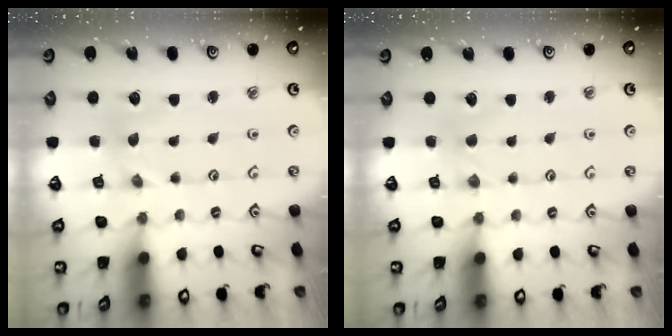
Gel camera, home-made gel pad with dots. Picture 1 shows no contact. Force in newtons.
{"total": 0.8, "press": 0.8, "slide": 0.2}